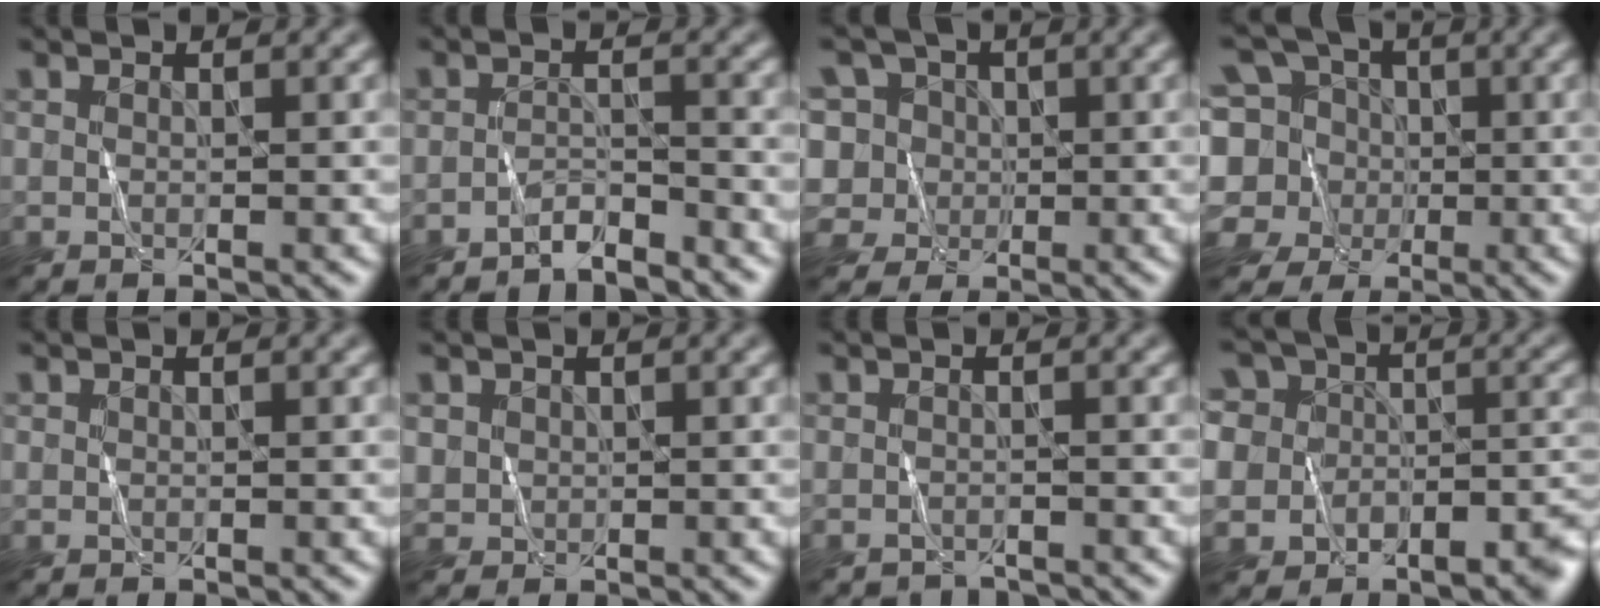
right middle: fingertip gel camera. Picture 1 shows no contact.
{"total": 2.4, "force": [-2.4, 0.2, 0.4], "torque": [-0.004, 0.008, -0.046]}
{"total": 9.5, "force": [3.7, 7.8, 3.9], "torque": [-0.093, 0.043, 0.034]}
{"total": 10.6, "force": [0.6, 9.6, 4.4], "torque": [-0.120, 0.034, -0.030]}
{"total": 0.0}
{"total": 1.0, "force": [0.3, 0.9, -0.1], "torque": [-0.003, -0.002, 0.011]}
{"total": 2.2, "force": [-2.2, 0.1, -0.1], "torque": [0.003, -0.008, -0.034]}
{"total": 12.1, "force": [-3.9, 10.1, 5.3], "torque": [-0.101, -0.004, -0.076]}